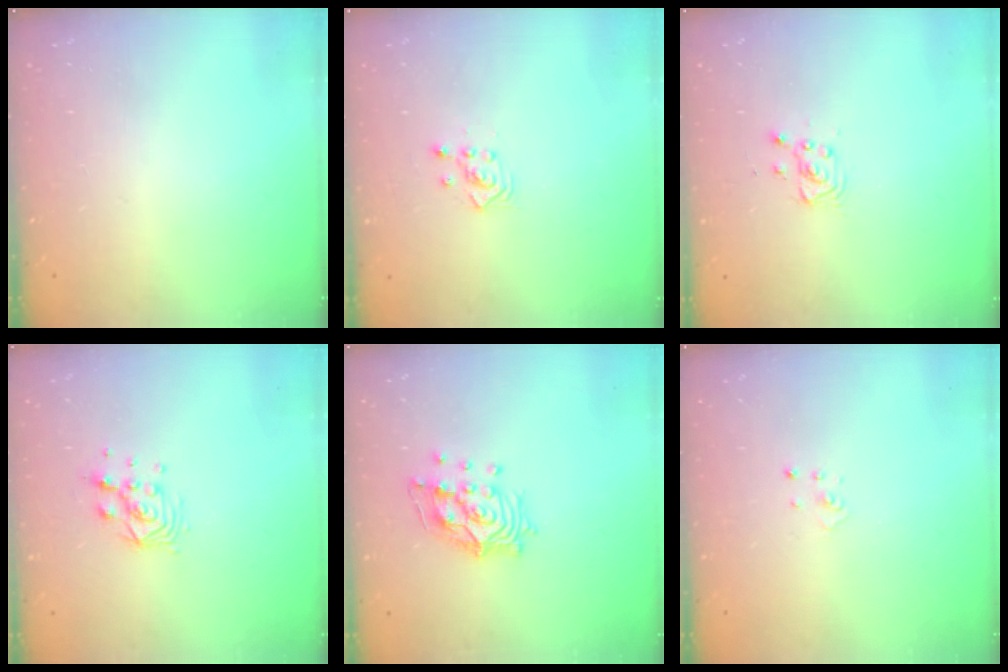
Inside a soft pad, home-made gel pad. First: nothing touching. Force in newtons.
{"total": 2.3, "press": 2.3, "slide": 0.3}
{"total": 2.8, "press": 2.8, "slide": 0.4}
{"total": 8.2, "press": 8.1, "slide": 0.5}
{"total": 12.3, "press": 12.2, "slide": 1.7}
{"total": 1.1, "press": 1.1, "slide": 0.1}